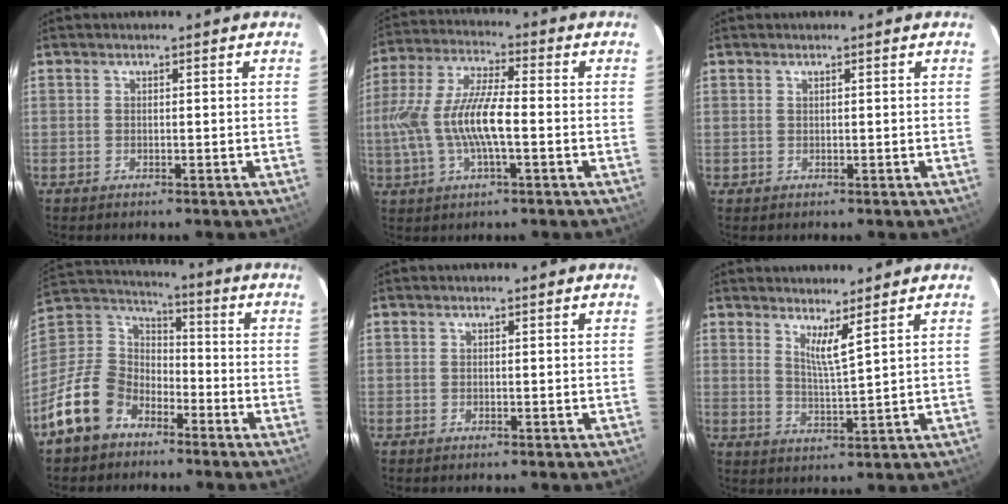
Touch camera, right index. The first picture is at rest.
{"total": 13.4, "force": [-2.2, 3.8, 12.6], "torque": [-0.262, 0.002, -0.040]}
{"total": 0.7, "force": [0.2, 0.6, -0.1], "torque": [0.005, 0.004, 0.003]}
{"total": 14.3, "force": [-8.8, 9.6, 5.7], "torque": [-0.142, 0.031, -0.156]}
{"total": 0.0}
{"total": 4.2, "force": [3.1, -0.6, 2.8], "torque": [-0.052, -0.013, 0.051]}